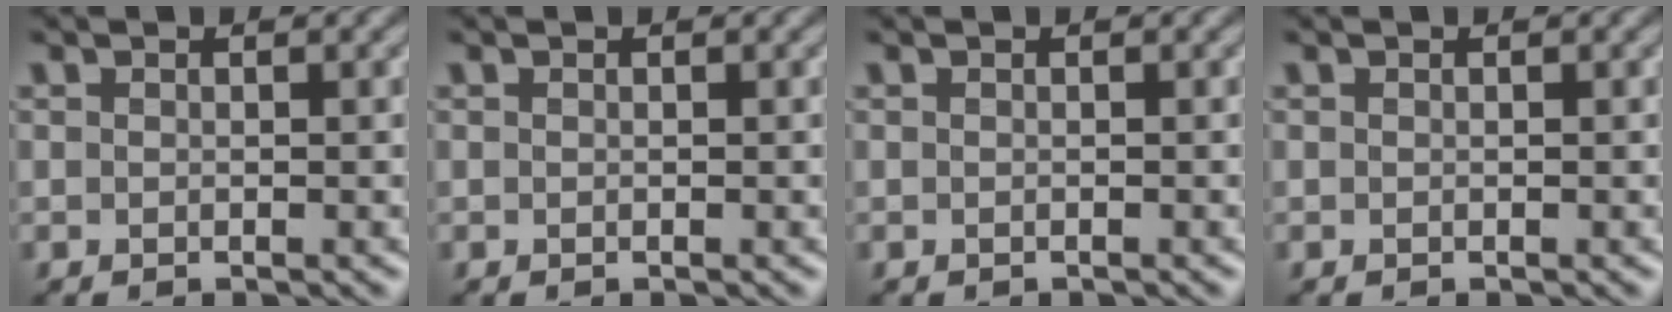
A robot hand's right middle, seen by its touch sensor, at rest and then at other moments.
{"total": 0.0}
{"total": 0.0}
{"total": 0.0}